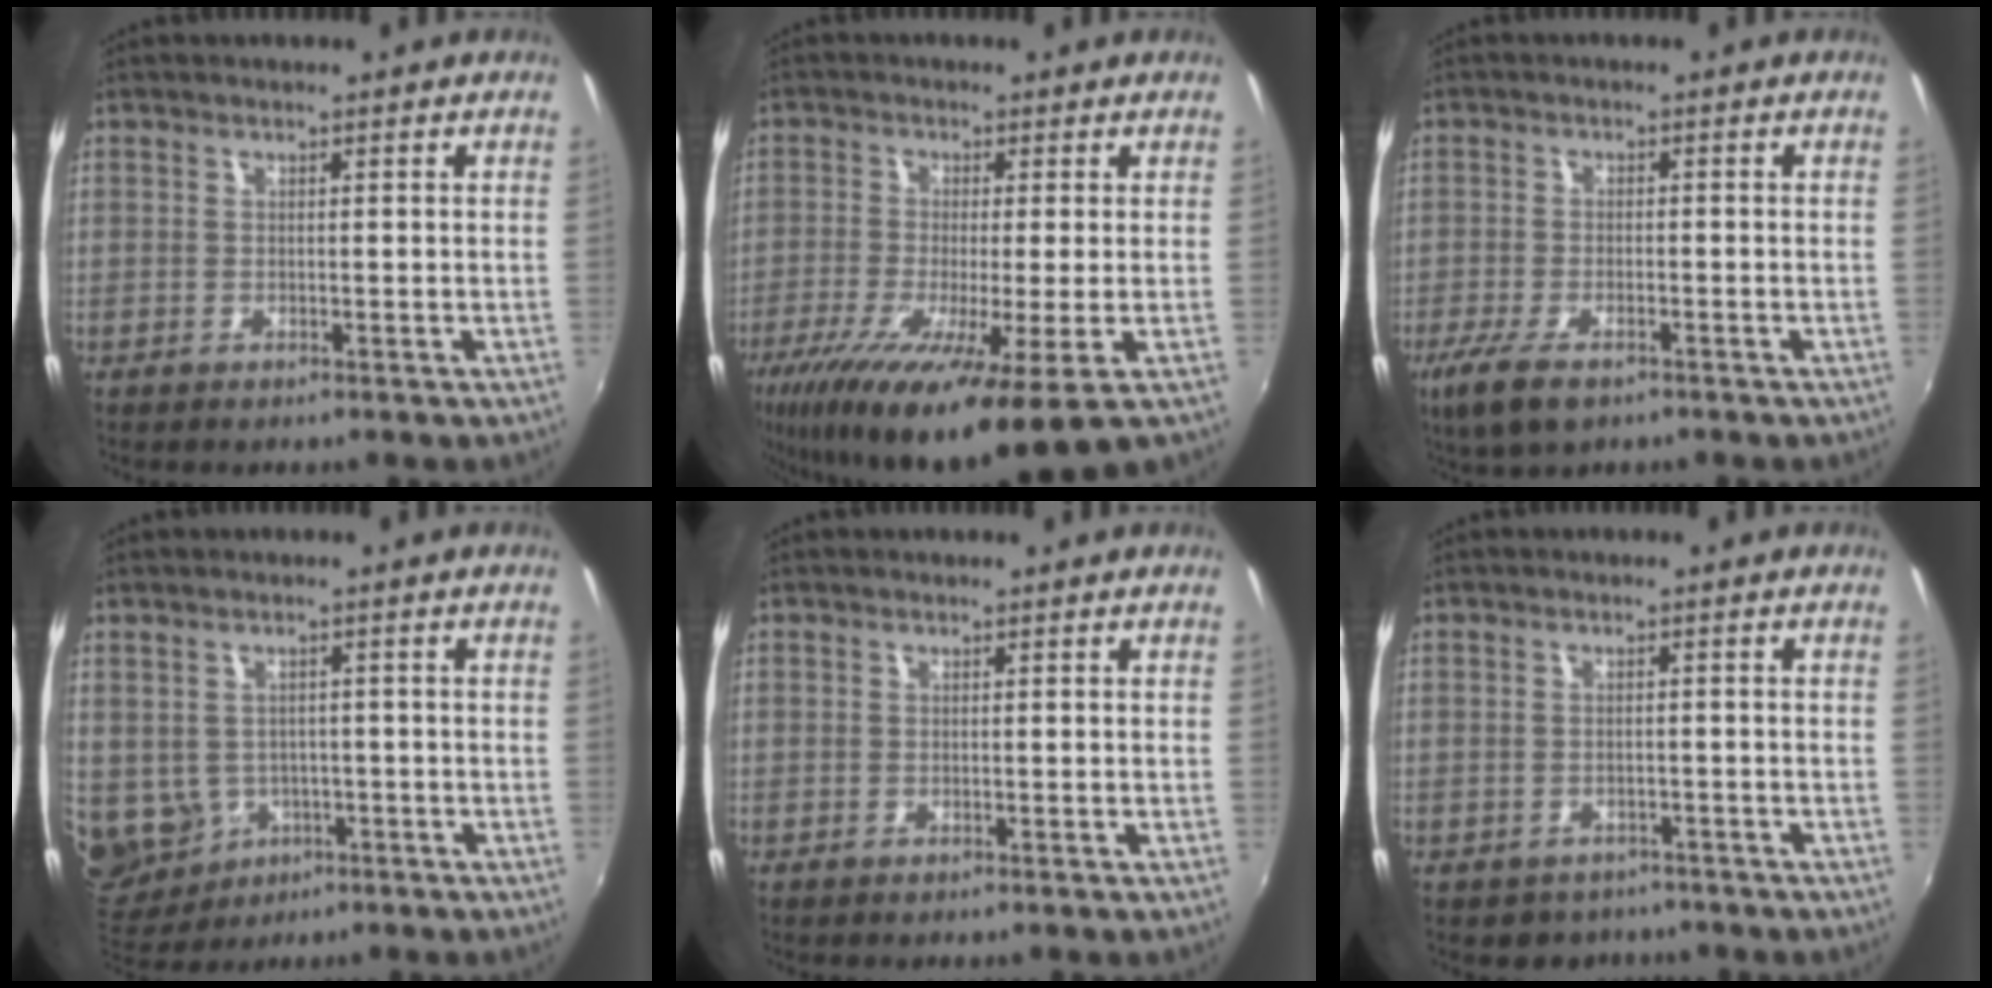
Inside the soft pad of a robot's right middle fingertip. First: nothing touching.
{"total": 15.0, "force": [-7.8, 1.0, 12.8], "torque": [-0.255, -0.061, -0.135]}
{"total": 6.3, "force": [-4.0, 2.5, 4.1], "torque": [-0.104, -0.022, -0.075]}
{"total": 10.9, "force": [-2.2, 9.6, 4.7], "torque": [-0.132, -0.012, -0.009]}
{"total": 0.0}
{"total": 3.6, "force": [-2.7, 2.4, 0.5], "torque": [-0.017, -0.006, -0.037]}